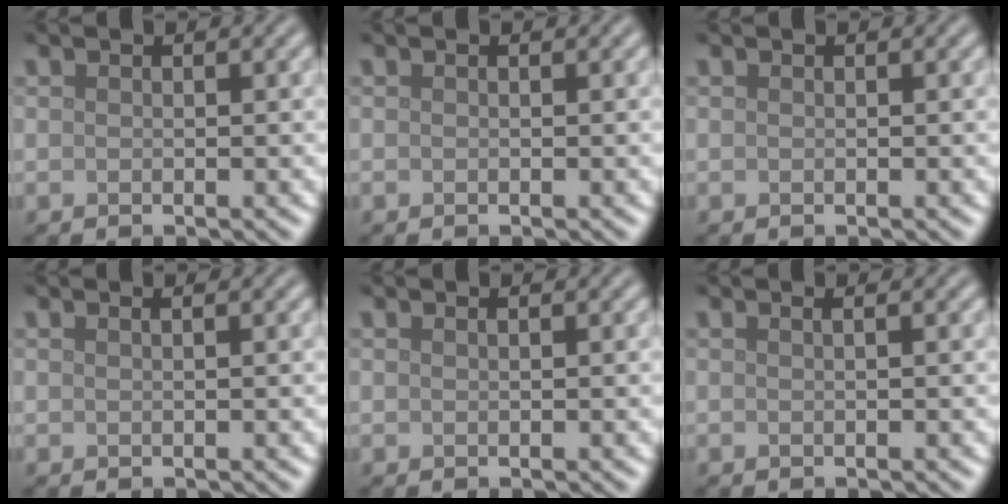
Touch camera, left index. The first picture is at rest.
{"total": 0.0}
{"total": 0.0}
{"total": 0.7, "force": [0.3, 0.3, 0.5], "torque": [-0.004, 0.001, -0.002]}
{"total": 0.0}
{"total": 0.9, "force": [0.1, 0.4, 0.9], "torque": [-0.009, 0.001, -0.006]}